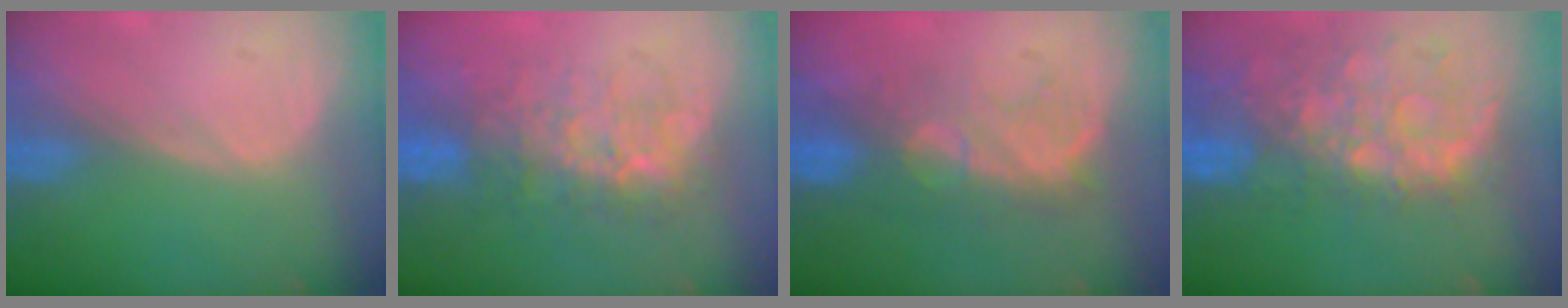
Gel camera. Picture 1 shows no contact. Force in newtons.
{"total": 8.0, "press": 7.8, "slide": 1.8}
{"total": 7.8, "press": 7.7, "slide": 1.2}
{"total": 11.2, "press": 9.8, "slide": 5.5}